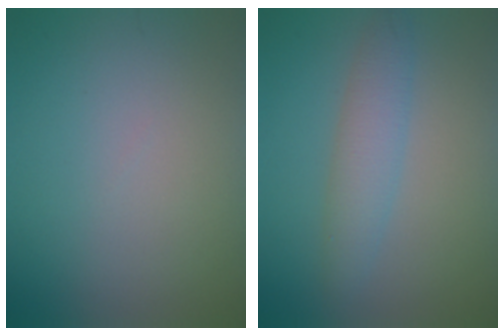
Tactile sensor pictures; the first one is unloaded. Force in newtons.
{"total": 3.2, "press": 3.2, "slide": 0.1}